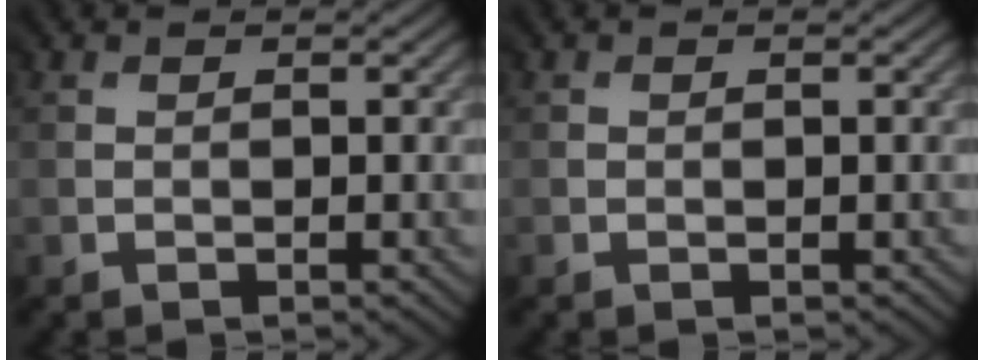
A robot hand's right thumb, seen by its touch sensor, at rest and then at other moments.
{"total": 0.6, "force": [-0.1, -0.1, -0.6], "torque": [0.013, -0.001, -0.002]}